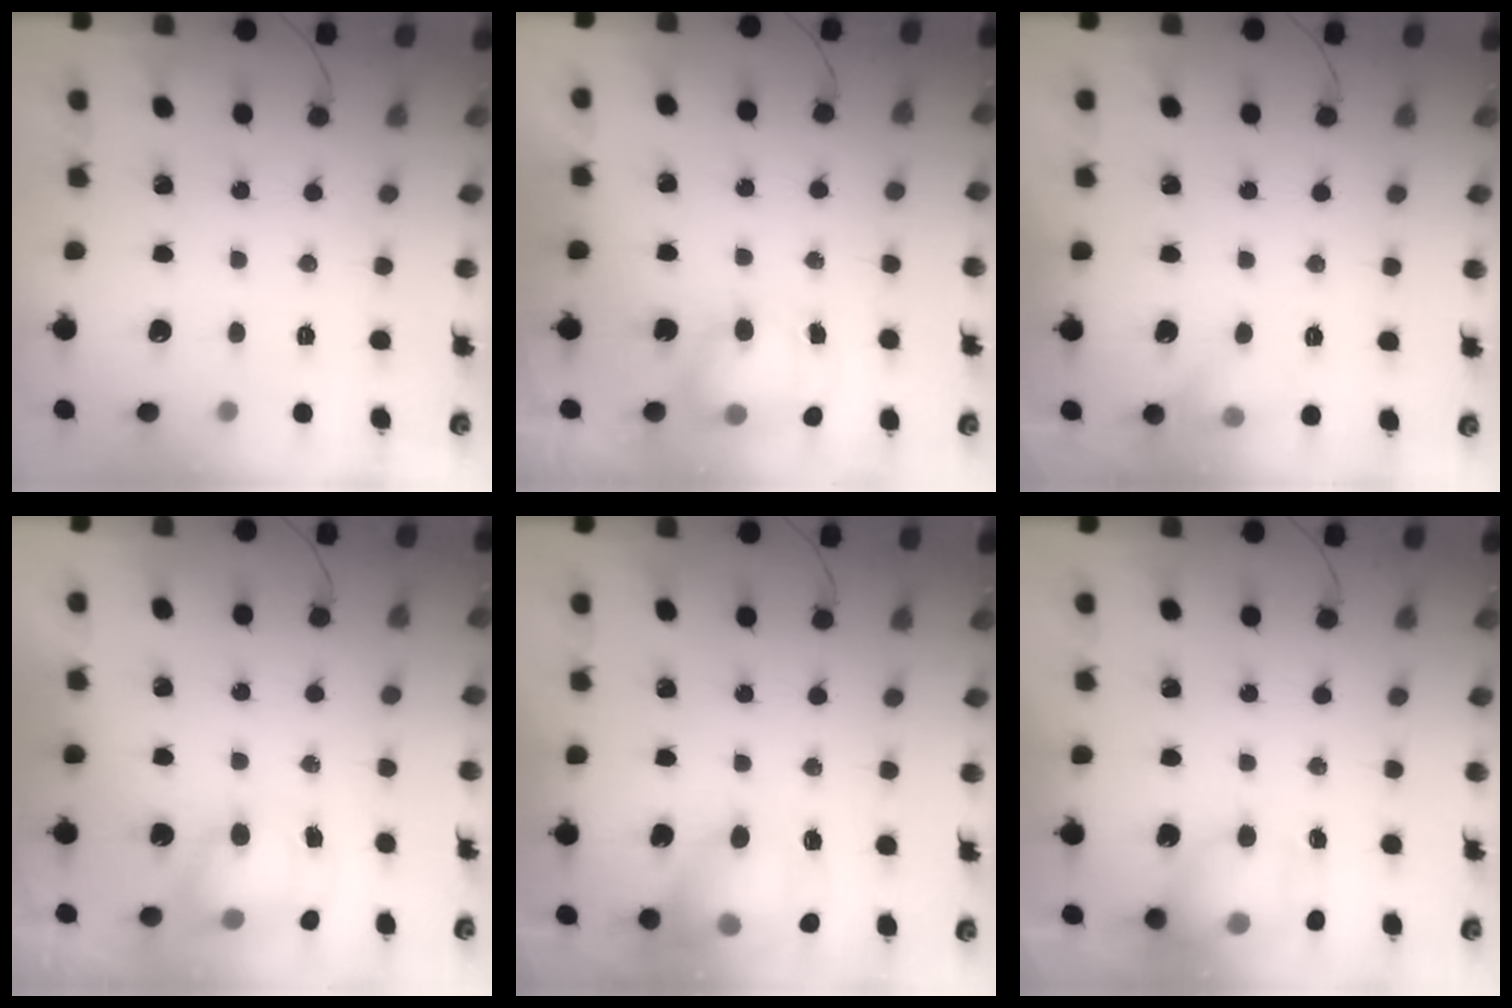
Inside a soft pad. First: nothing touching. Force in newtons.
{"total": 7.3, "press": 7.2, "slide": 1.0}
{"total": 6.5, "press": 6.2, "slide": 1.7}
{"total": 7.9, "press": 7.8, "slide": 1.1}
{"total": 16.4, "press": 16.3, "slide": 1.5}
{"total": 15.0, "press": 14.8, "slide": 2.6}